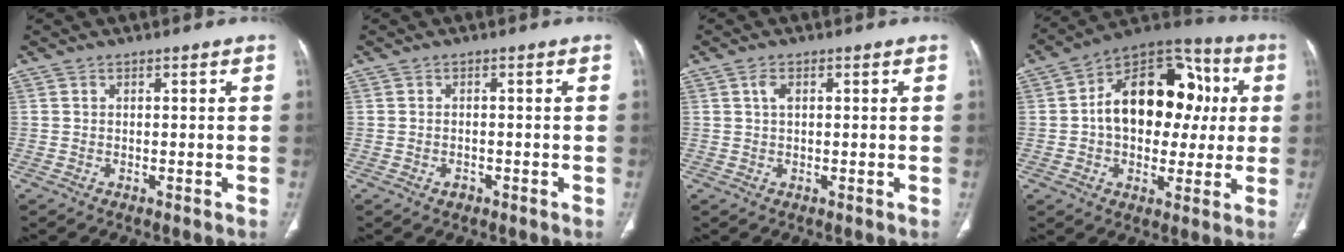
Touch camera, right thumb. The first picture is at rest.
{"total": 1.3, "force": [-0.7, 0.9, 0.5], "torque": [-0.007, 0.007, -0.008]}
{"total": 2.0, "force": [0.7, 1.1, 1.6], "torque": [-0.033, 0.006, 0.015]}
{"total": 21.2, "force": [2.2, 14.1, 15.6], "torque": [-0.188, 0.035, 0.030]}